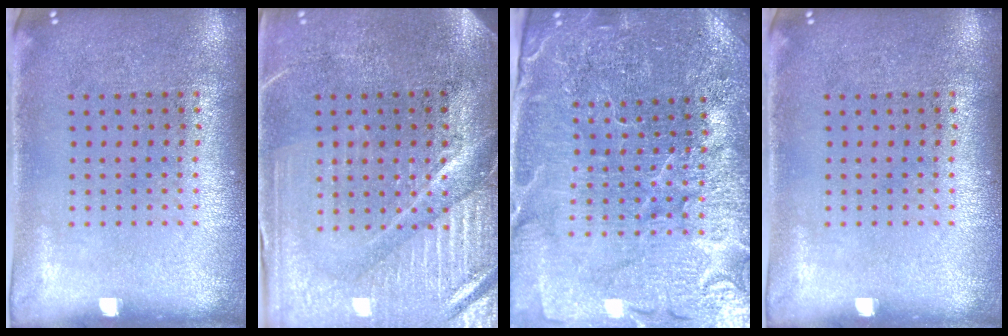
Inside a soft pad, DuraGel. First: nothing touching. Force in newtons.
{"total": 4.0, "press": 3.7, "slide": 1.6}
{"total": 4.6, "press": 4.4, "slide": 1.6}
{"total": 0.0}